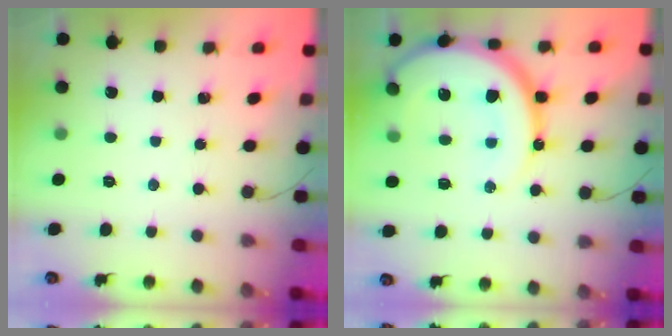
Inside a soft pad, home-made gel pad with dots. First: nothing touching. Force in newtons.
{"total": 20.8, "press": 20.7, "slide": 2.0}